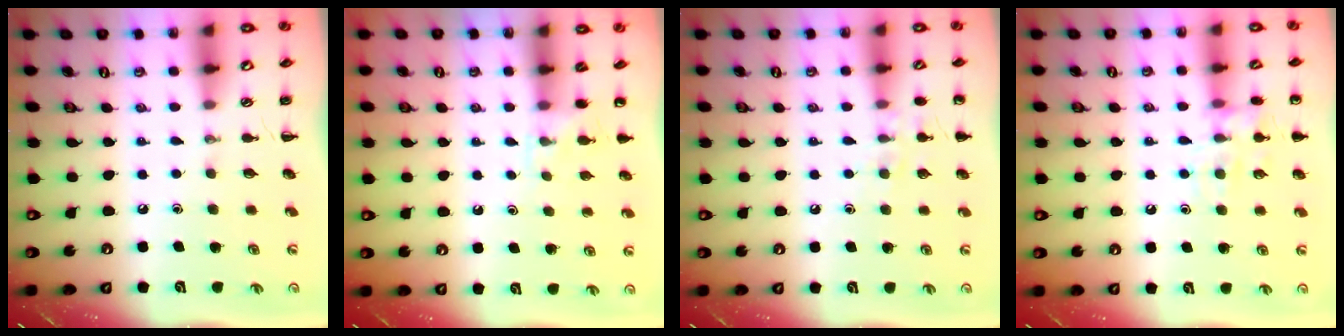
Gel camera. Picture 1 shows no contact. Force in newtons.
{"total": 4.6, "press": 4.4, "slide": 1.4}
{"total": 7.3, "press": 7.2, "slide": 1.5}
{"total": 10.5, "press": 10.5, "slide": 0.8}